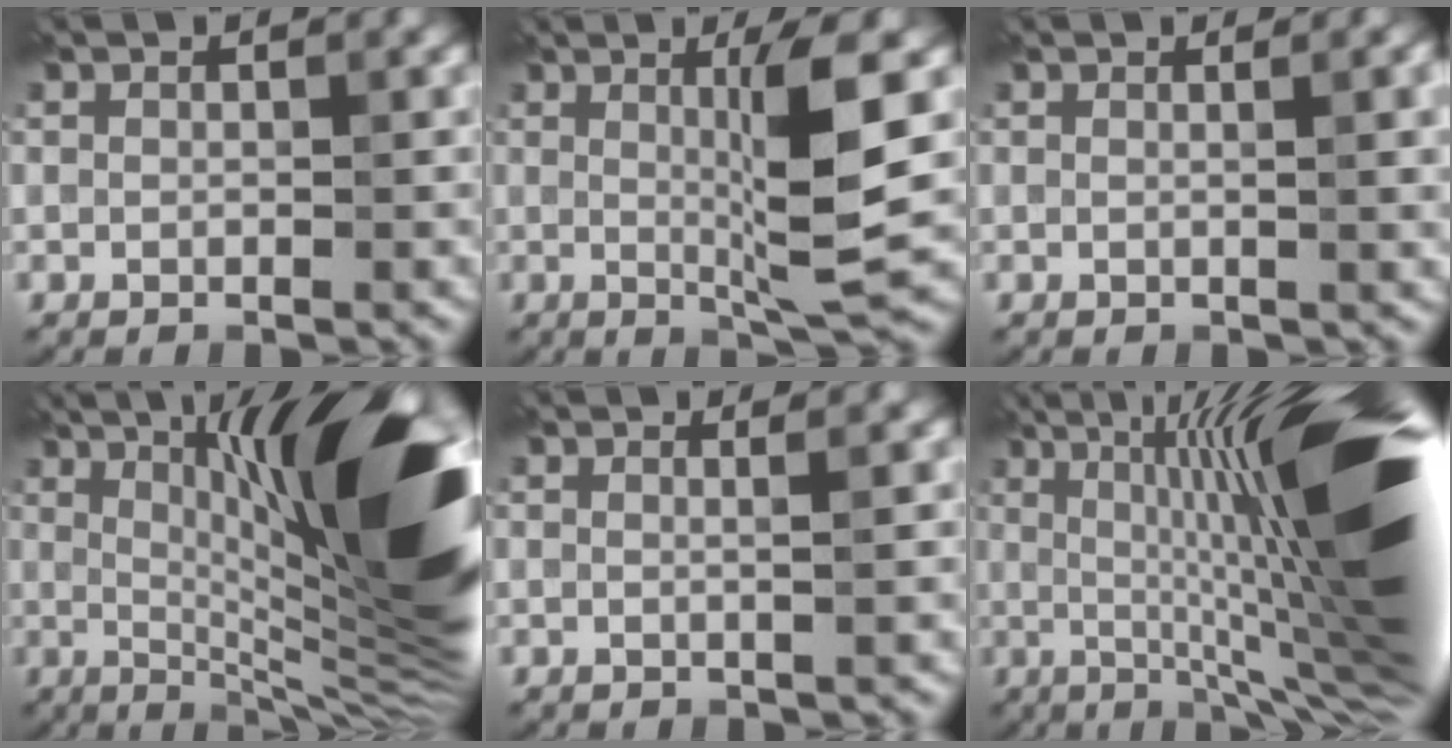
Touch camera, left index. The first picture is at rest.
{"total": 6.5, "force": [0.7, 0.7, 6.4], "torque": [-0.102, -0.009, 0.018]}
{"total": 3.2, "force": [0.6, 1.2, 2.9], "torque": [-0.024, 0.007, 0.001]}
{"total": 17.3, "force": [4.3, 3.5, 16.4], "torque": [-0.225, 0.015, 0.080]}
{"total": 1.4, "force": [0.4, 0.6, 1.2], "torque": [-0.013, 0.001, -0.009]}
{"total": 19.8, "force": [1.4, 4.1, 19.3], "torque": [-0.234, 0.040, 0.029]}